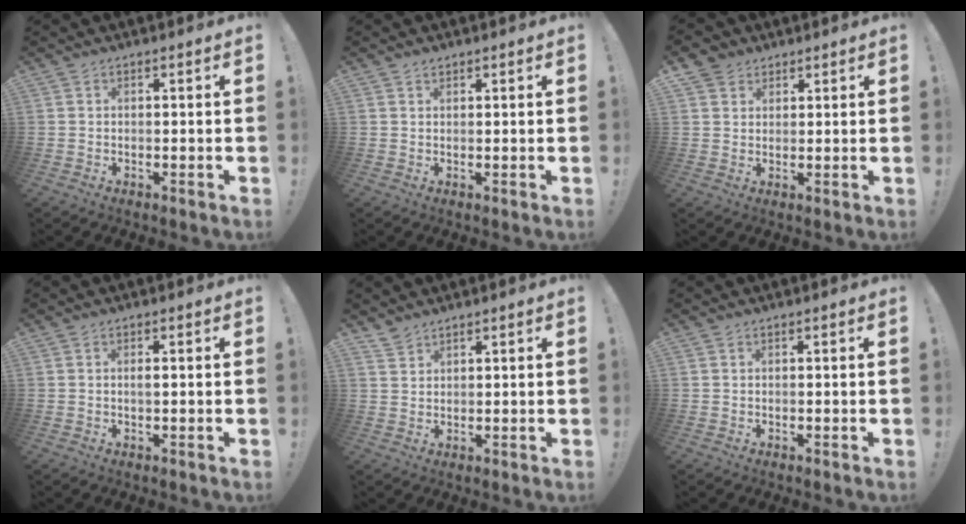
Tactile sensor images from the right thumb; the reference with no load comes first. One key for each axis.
{"total": 1.0, "fx": 0.8, "fy": 0.5, "fz": 0.3, "tx": -0.004, "ty": -0.001, "tz": 0.016}
{"total": 4.0, "fx": 2.7, "fy": 3.0, "fz": 0.3, "tx": -0.003, "ty": -0.014, "tz": 0.051}
{"total": 1.0, "fx": 0.0, "fy": 0.1, "fz": 1.0, "tx": -0.014, "ty": -0.002, "tz": -0.002}
{"total": 3.1, "fx": 2.8, "fy": 1.2, "fz": 0.7, "tx": -0.005, "ty": -0.021, "tz": 0.052}
{"total": 0.0}